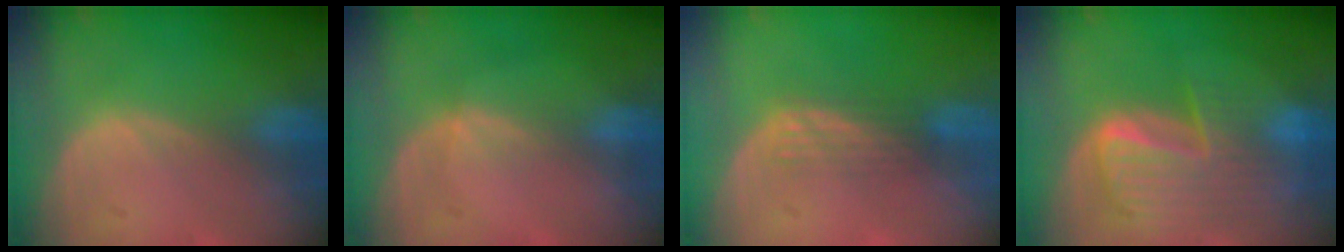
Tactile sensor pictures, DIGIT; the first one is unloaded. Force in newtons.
{"total": 1.3, "press": 0.9, "slide": 0.9}
{"total": 2.9, "press": 2.6, "slide": 1.4}
{"total": 9.9, "press": 8.4, "slide": 5.1}